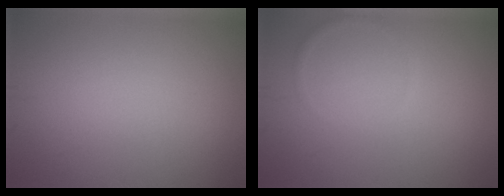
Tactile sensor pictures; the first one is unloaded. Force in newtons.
{"total": 0.7, "press": 0.7, "slide": 0.0}